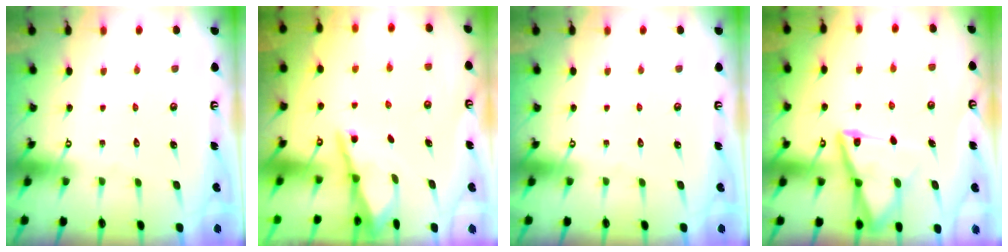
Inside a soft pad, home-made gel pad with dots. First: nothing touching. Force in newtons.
{"total": 2.9, "press": 2.8, "slide": 0.3}
{"total": 0.0}
{"total": 12.2, "press": 12.1, "slide": 1.1}